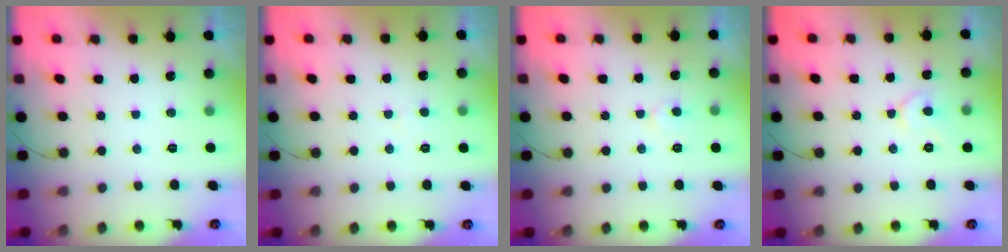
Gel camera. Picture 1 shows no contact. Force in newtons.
{"total": 2.3, "press": 2.3, "slide": 0.2}
{"total": 4.5, "press": 4.4, "slide": 0.3}
{"total": 6.5, "press": 6.4, "slide": 0.9}